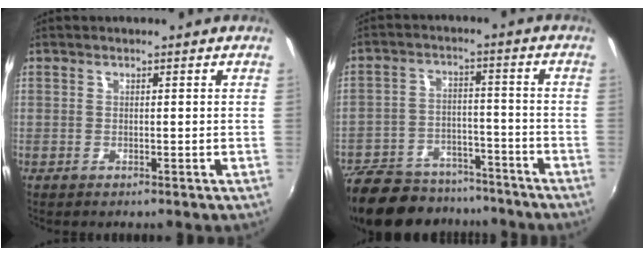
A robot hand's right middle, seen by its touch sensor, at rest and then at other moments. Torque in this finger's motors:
{"motor_torque": [1.16, -0.98, 0.51, 0.21]}